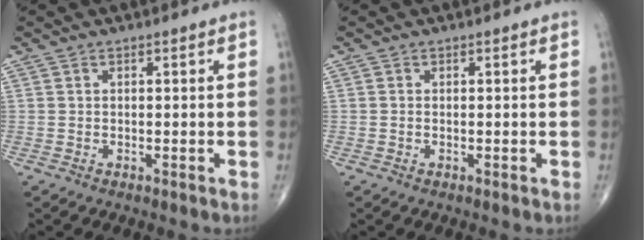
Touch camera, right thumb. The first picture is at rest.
{"total": 0.0}